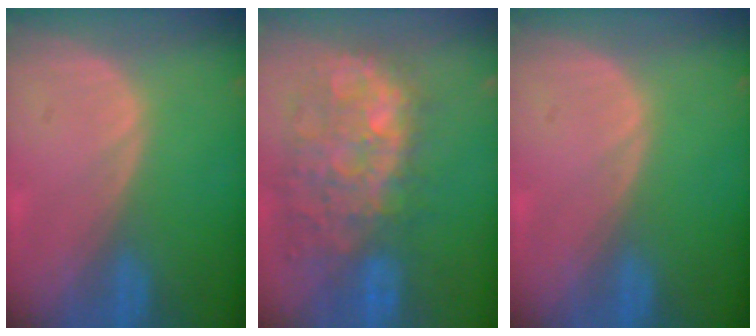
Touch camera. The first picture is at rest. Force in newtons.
{"total": 12.2, "press": 11.1, "slide": 5.1}
{"total": 0.0}